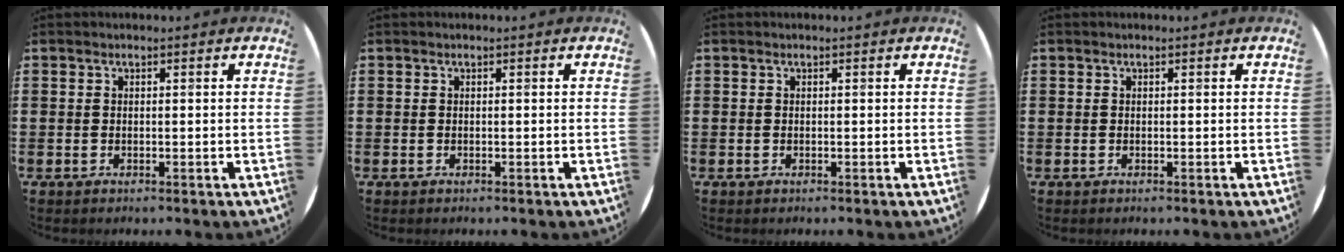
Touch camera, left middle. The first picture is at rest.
{"total": 0.0}
{"total": 0.0}
{"total": 0.0}